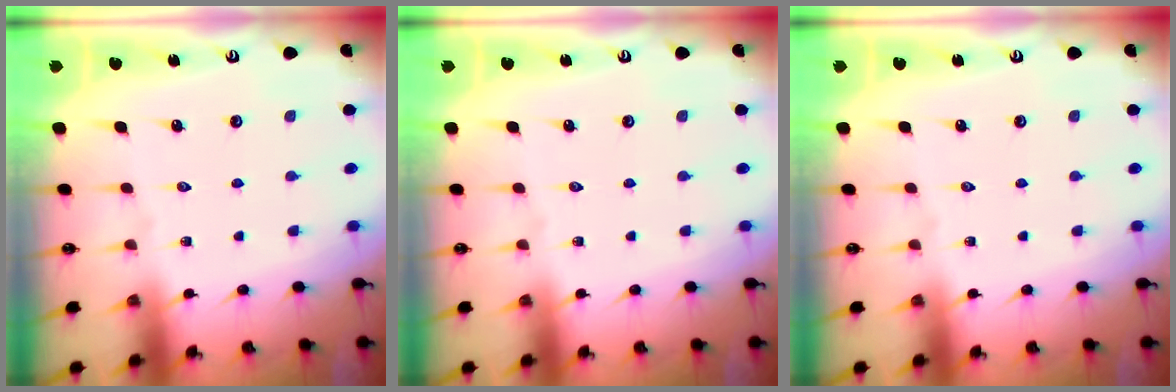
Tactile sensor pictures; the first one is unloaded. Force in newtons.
{"total": 0.0}
{"total": 0.0}